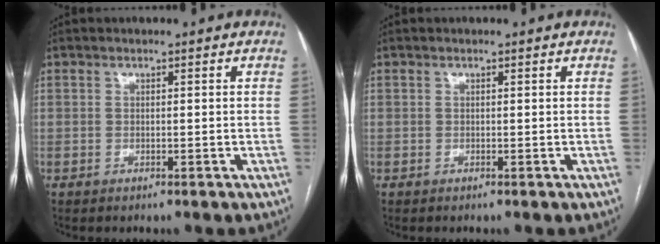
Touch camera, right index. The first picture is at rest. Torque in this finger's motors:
{"motor_torque": [-0.05, 0.03, -0.02, 0.00]}